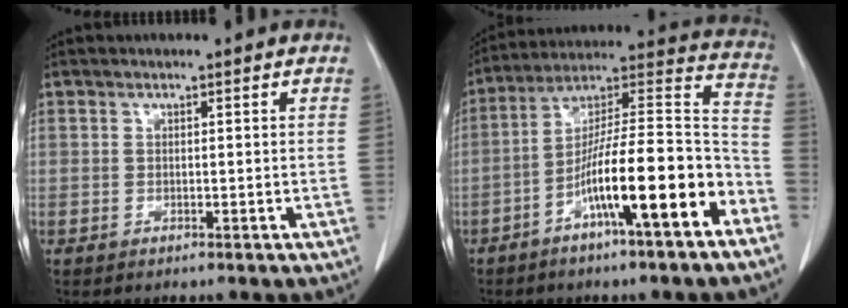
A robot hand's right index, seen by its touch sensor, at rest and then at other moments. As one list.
[{"total": 18.3, "force": [-8.3, 1.8, 16.3], "torque": [-0.257, 0.015, -0.136]}]